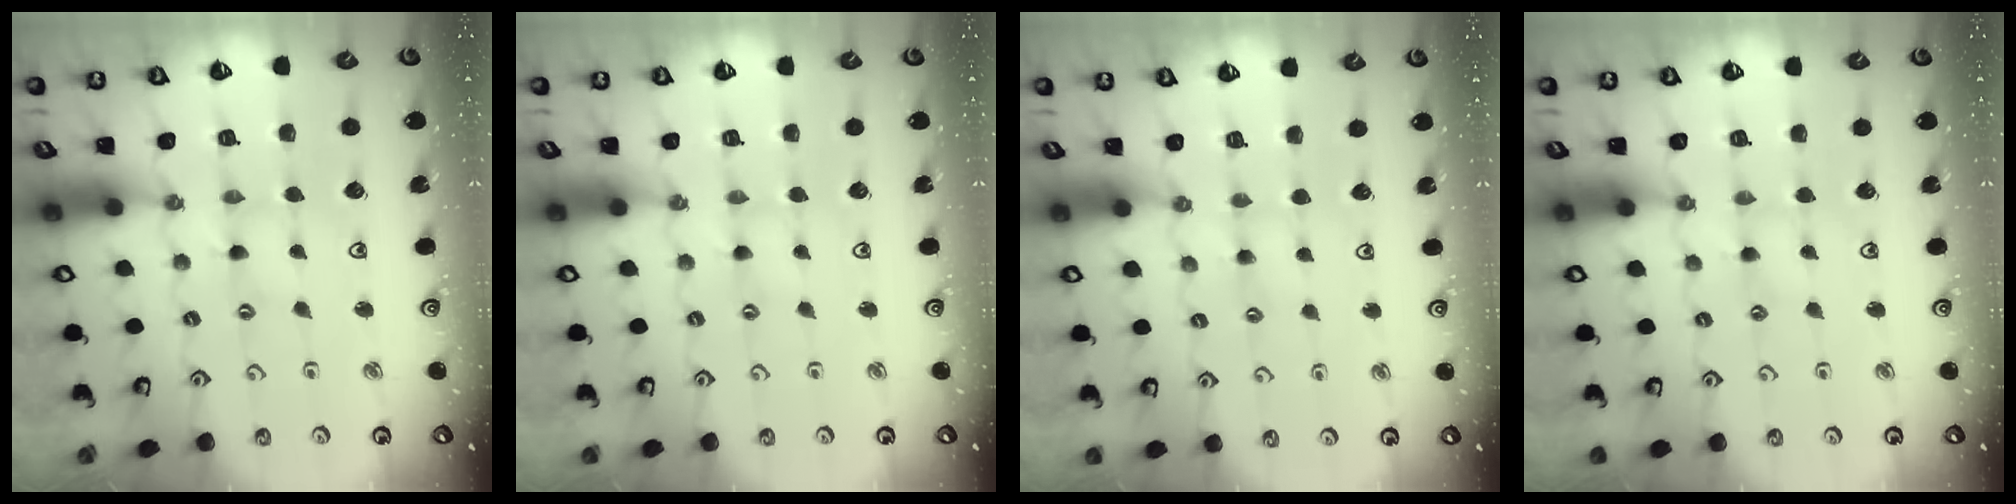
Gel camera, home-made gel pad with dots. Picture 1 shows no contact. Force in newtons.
{"total": 0.0}
{"total": 2.6, "press": 2.6, "slide": 0.4}
{"total": 1.0, "press": 1.0, "slide": 0.3}